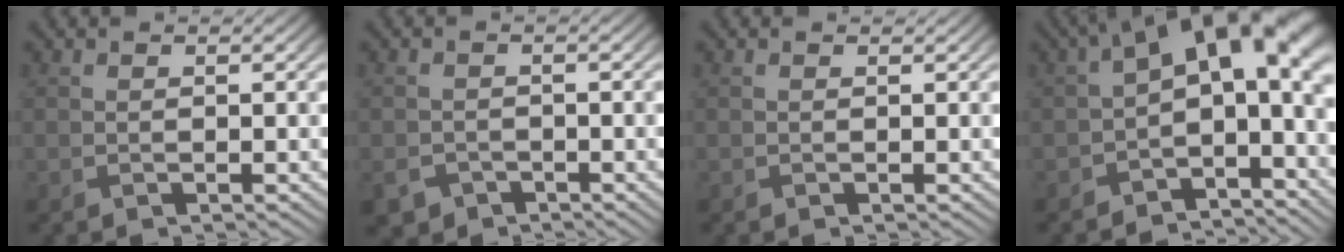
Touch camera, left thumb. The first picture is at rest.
{"total": 3.1, "force": [-2.0, 2.2, 0.9], "torque": [-0.023, -0.011, -0.041]}
{"total": 0.0}
{"total": 13.0, "force": [0.6, 6.9, 11.0], "torque": [-0.168, -0.010, 0.004]}